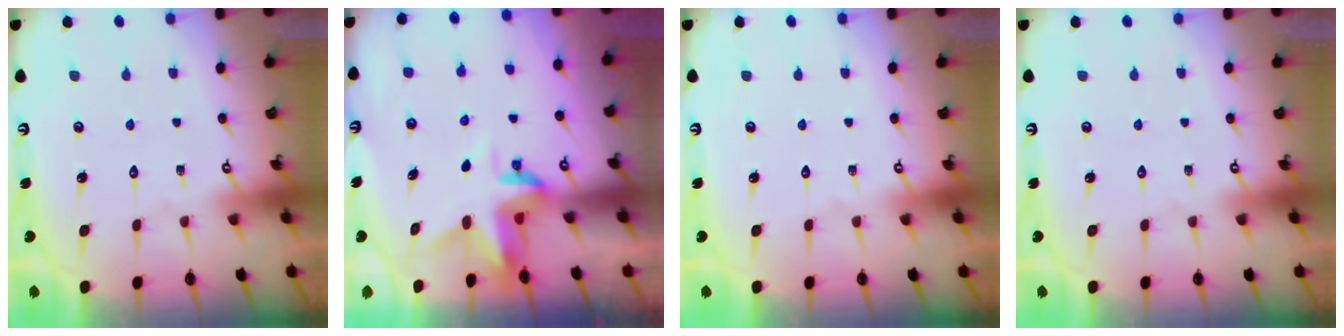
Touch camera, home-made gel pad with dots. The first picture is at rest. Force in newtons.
{"total": 3.4, "press": 3.4, "slide": 0.6}
{"total": 0.0}
{"total": 0.0}